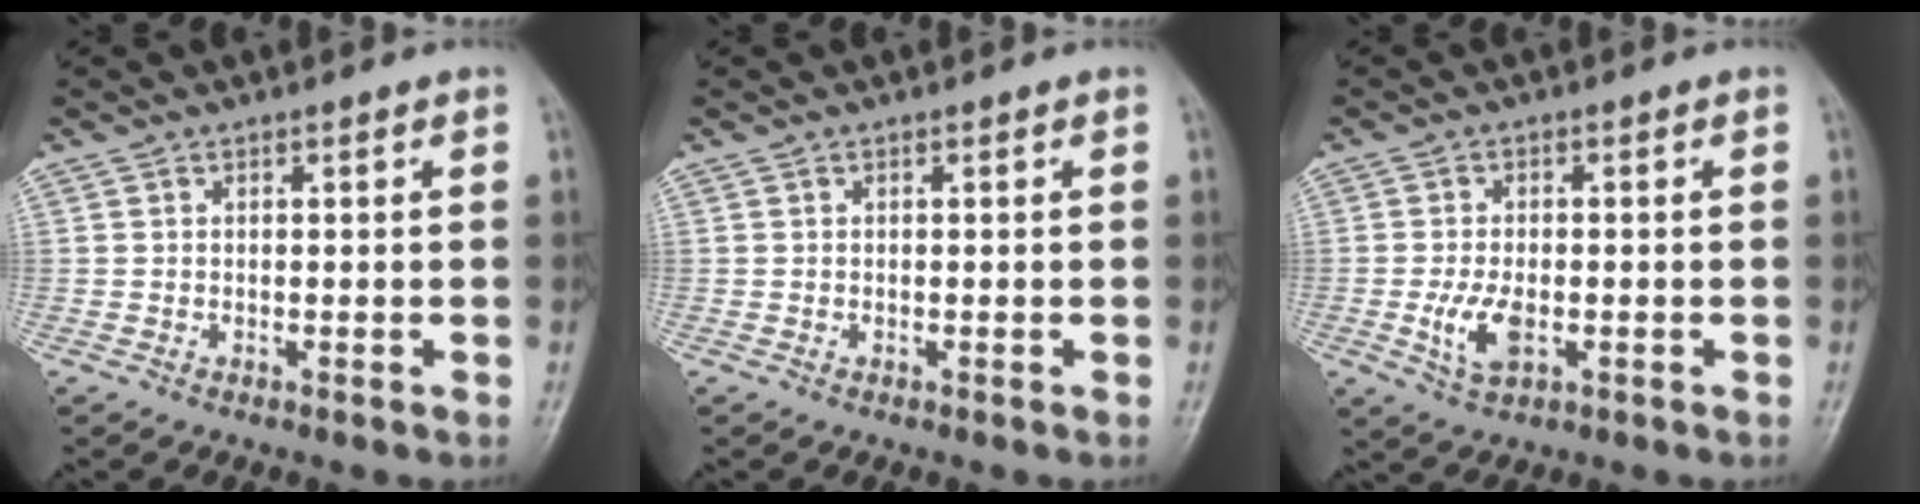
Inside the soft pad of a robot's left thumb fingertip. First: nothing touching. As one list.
[{"total": 0.0}, {"total": 5.7, "force": [-1.5, 3.1, 4.6], "torque": [-0.091, 0.000, -0.024]}]